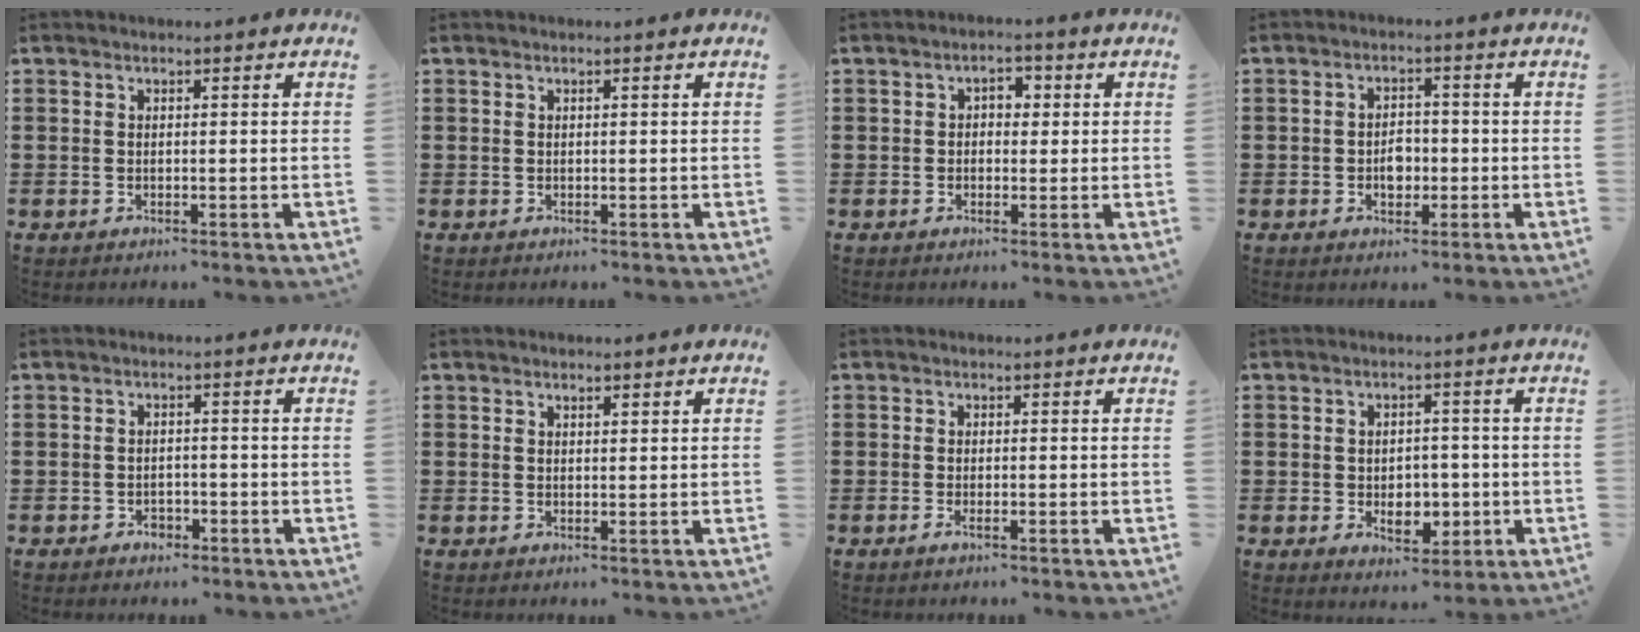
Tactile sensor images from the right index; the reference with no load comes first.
{"total": 0.0}
{"total": 2.3, "force": [0.0, 1.6, 1.6], "torque": [-0.035, 0.009, -0.003]}
{"total": 3.1, "force": [-0.7, 2.1, 2.2], "torque": [-0.036, 0.000, -0.016]}
{"total": 1.7, "force": [-1.2, 1.1, 0.6], "torque": [-0.016, -0.001, -0.025]}
{"total": 0.9, "force": [0.8, 0.3, 0.4], "torque": [-0.008, 0.001, 0.015]}
{"total": 0.8, "force": [-0.4, 0.1, 0.7], "torque": [-0.013, -0.003, -0.007]}
{"total": 4.8, "force": [-1.0, 3.5, 3.2], "torque": [-0.047, 0.000, -0.022]}